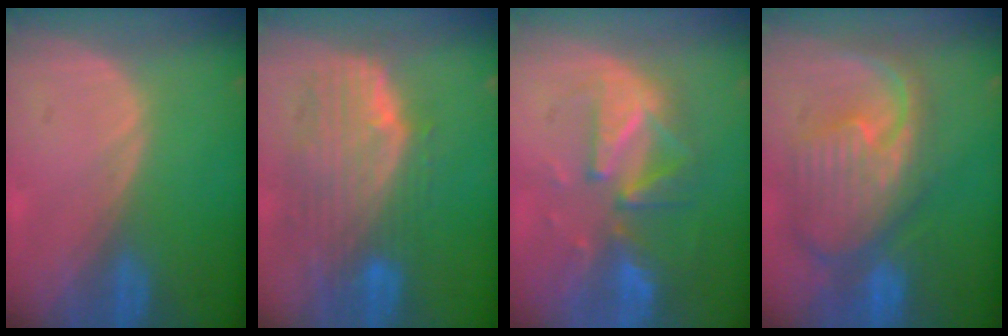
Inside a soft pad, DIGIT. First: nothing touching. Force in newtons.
{"total": 10.4, "press": 9.1, "slide": 5.0}
{"total": 10.0, "press": 8.7, "slide": 4.8}
{"total": 12.0, "press": 10.4, "slide": 6.0}